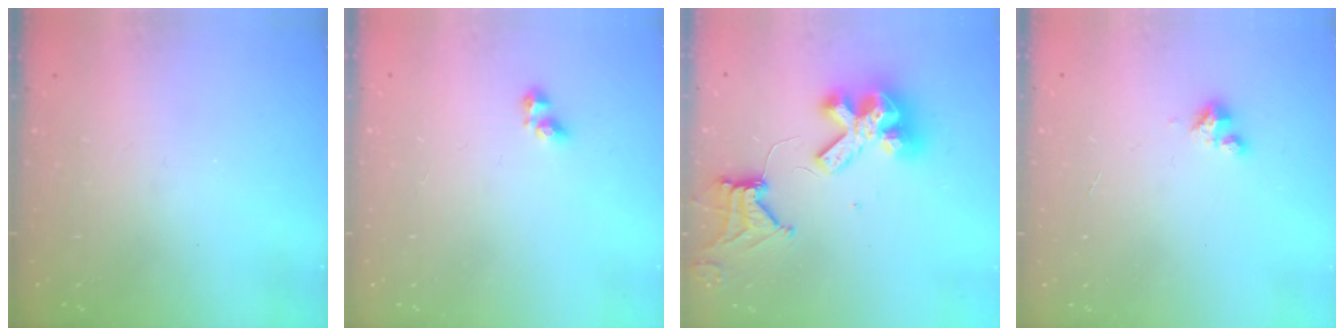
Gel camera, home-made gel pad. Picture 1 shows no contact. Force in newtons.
{"total": 3.0, "press": 3.0, "slide": 0.4}
{"total": 13.4, "press": 13.3, "slide": 1.6}
{"total": 2.0, "press": 2.0, "slide": 0.3}